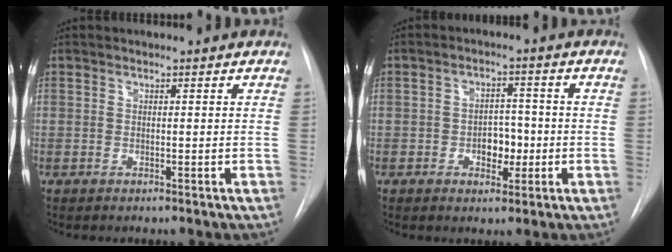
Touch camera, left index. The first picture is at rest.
{"total": 4.4, "force": [-1.4, 2.8, 3.1], "torque": [-0.038, 0.003, -0.019]}